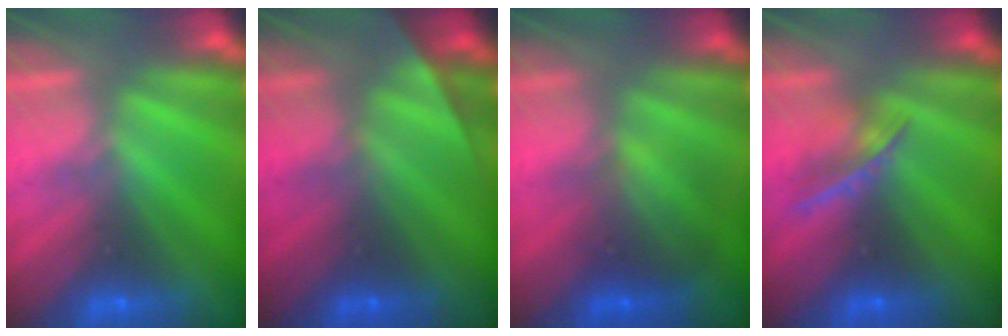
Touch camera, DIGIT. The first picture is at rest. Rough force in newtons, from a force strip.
{"total": 2.1}
{"total": 2.1}
{"total": 4.6}